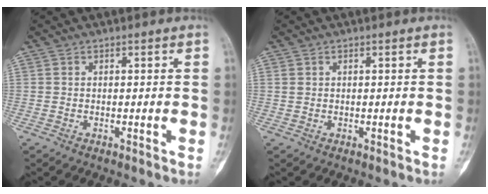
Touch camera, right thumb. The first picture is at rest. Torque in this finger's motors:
{"motor_torque": [-0.14, 0.05, 0.00, 0.41, -0.06]}